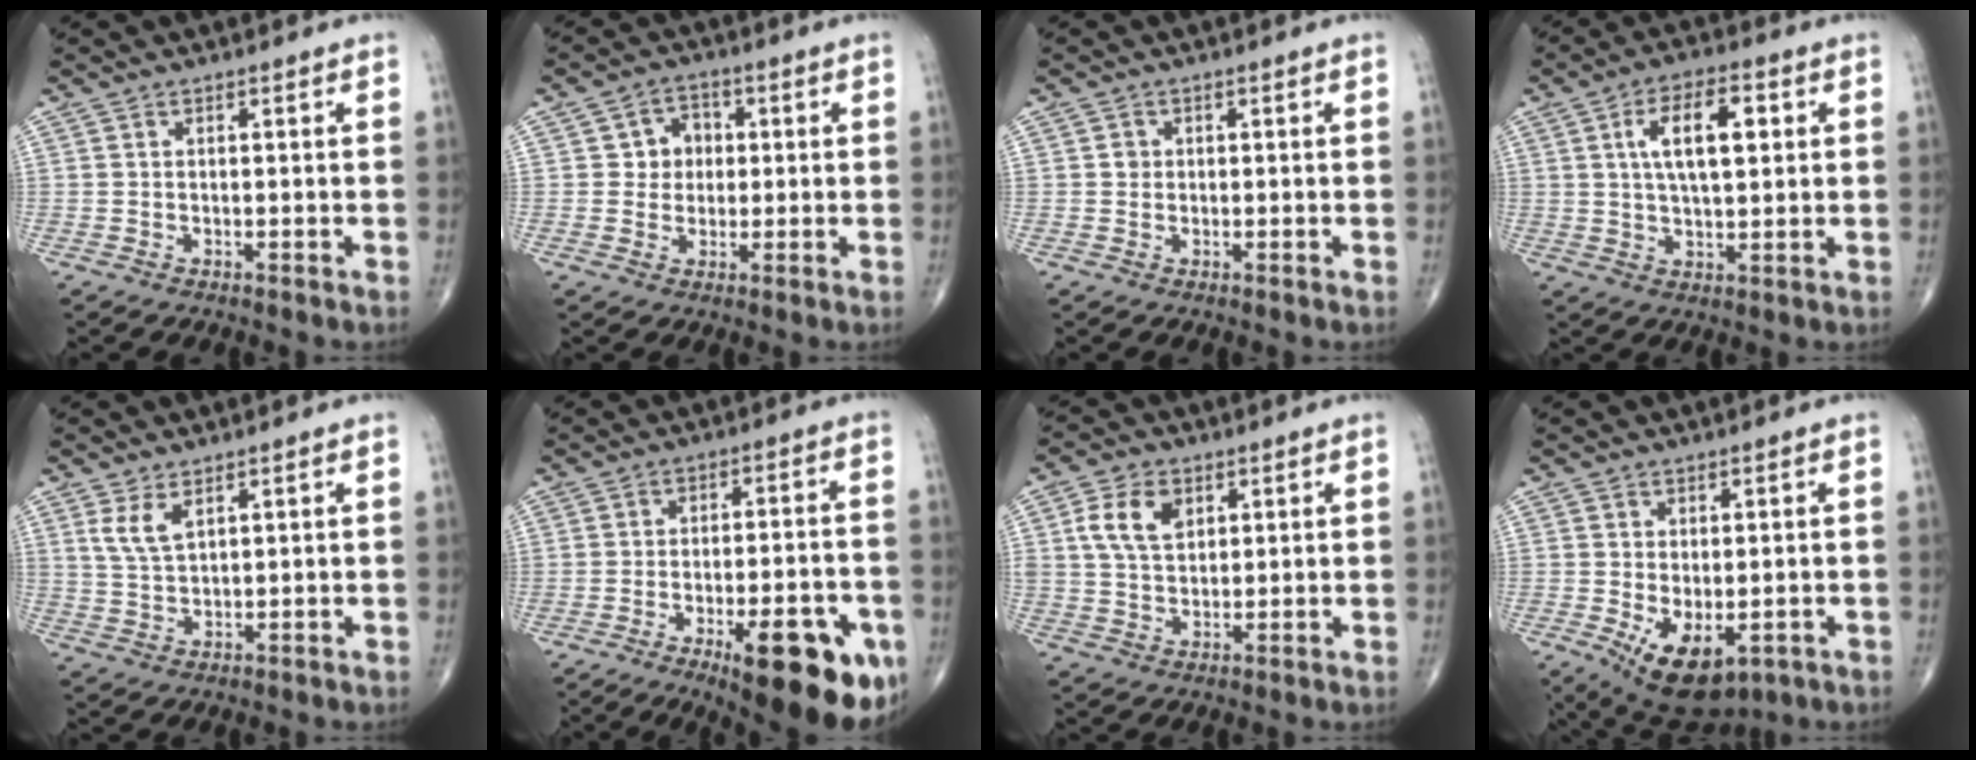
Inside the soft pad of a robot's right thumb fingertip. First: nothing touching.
{"total": 4.3, "force": [0.2, 3.9, 1.7], "torque": [0.005, 0.010, -0.005]}
{"total": 1.3, "force": [0.1, 1.2, 0.4], "torque": [0.000, 0.002, 0.001]}
{"total": 10.6, "force": [2.7, 4.7, 9.1], "torque": [-0.144, 0.005, 0.045]}
{"total": 4.5, "force": [2.4, 2.0, 3.3], "torque": [-0.064, -0.010, 0.055]}
{"total": 19.6, "force": [-8.9, 6.7, 16.1], "torque": [-0.159, 0.028, -0.113]}
{"total": 8.0, "force": [2.8, 5.3, 5.2], "torque": [-0.087, -0.006, 0.054]}
{"total": 10.0, "force": [-3.0, 5.6, 7.8], "torque": [-0.116, -0.012, -0.029]}